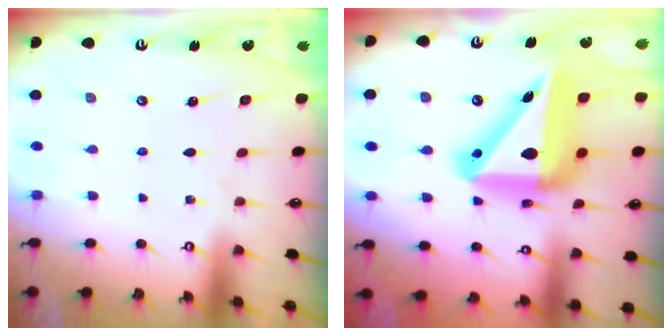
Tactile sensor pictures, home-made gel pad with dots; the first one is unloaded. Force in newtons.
{"total": 21.7, "press": 21.4, "slide": 3.5}